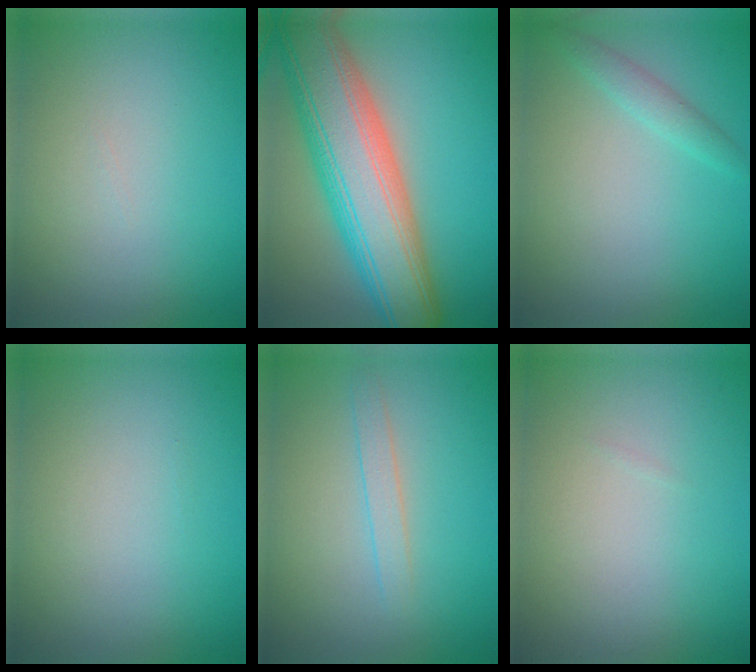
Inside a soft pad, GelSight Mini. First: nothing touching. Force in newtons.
{"total": 12.0, "press": 11.9, "slide": 0.5}
{"total": 1.5, "press": 1.5, "slide": 0.1}
{"total": 0.0}
{"total": 1.4, "press": 1.4, "slide": 0.0}
{"total": 0.0}